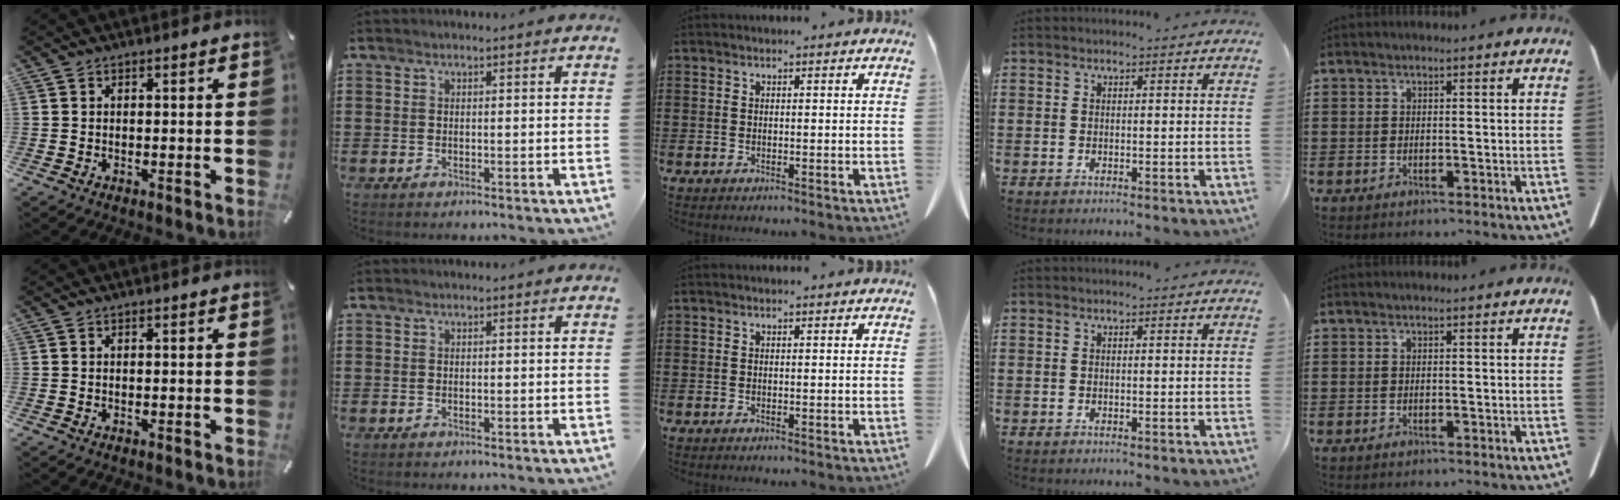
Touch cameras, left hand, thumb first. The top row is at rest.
{}